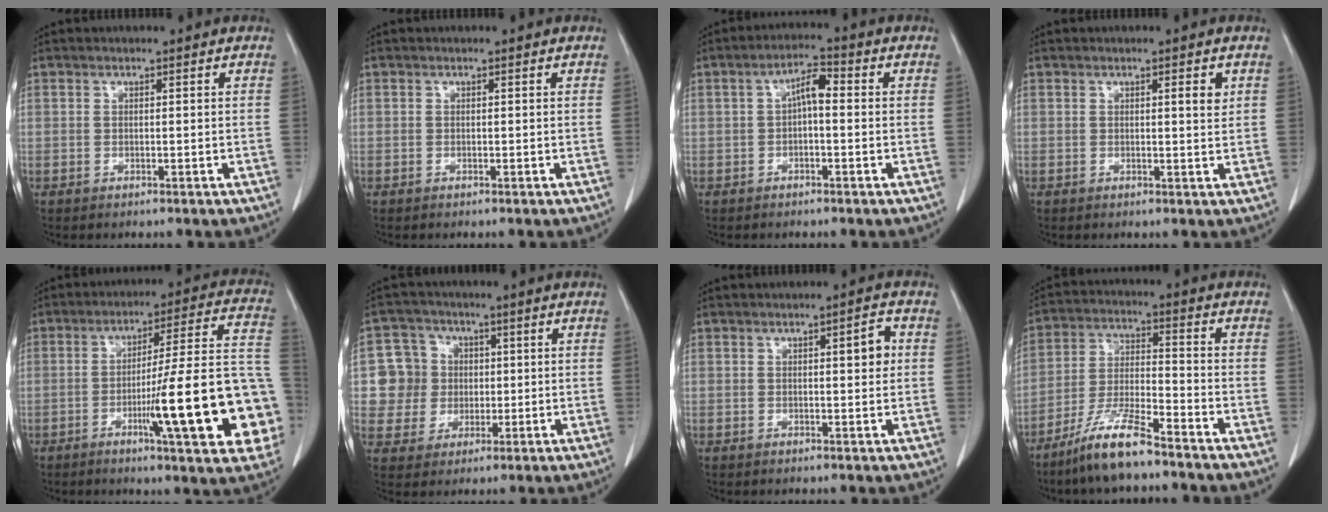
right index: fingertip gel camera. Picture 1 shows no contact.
{"total": 0.0}
{"total": 4.2, "force": [0.2, 1.3, 3.9], "torque": [-0.070, 0.018, 0.001]}
{"total": 1.9, "force": [0.8, 0.3, 1.7], "torque": [-0.025, -0.002, 0.010]}
{"total": 21.9, "force": [-6.0, 1.8, 21.0], "torque": [-0.208, 0.019, -0.079]}
{"total": 7.8, "force": [0.7, 7.7, 1.0], "torque": [-0.020, 0.025, 0.019]}
{"total": 3.1, "force": [0.6, 0.8, 2.9], "torque": [-0.038, 0.004, 0.007]}
{"total": 9.7, "force": [-7.5, 0.9, 6.1], "torque": [-0.126, -0.020, -0.148]}